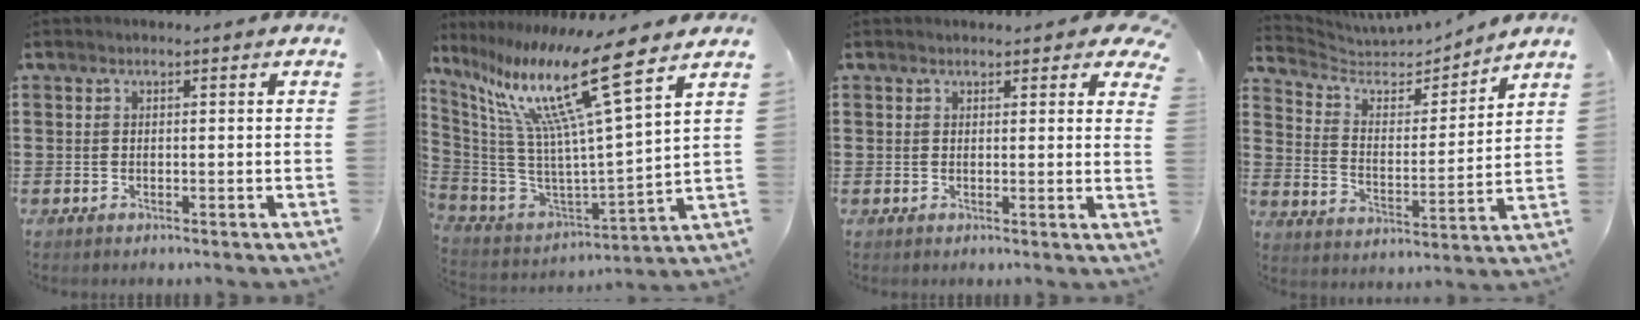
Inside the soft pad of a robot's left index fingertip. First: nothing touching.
{"total": 17.0, "force": [10.2, 1.2, 13.5], "torque": [-0.306, -0.067, 0.152]}
{"total": 2.4, "force": [2.1, 1.2, 0.3], "torque": [0.003, -0.004, 0.035]}
{"total": 4.7, "force": [4.4, 1.4, 1.1], "torque": [-0.050, -0.033, 0.069]}